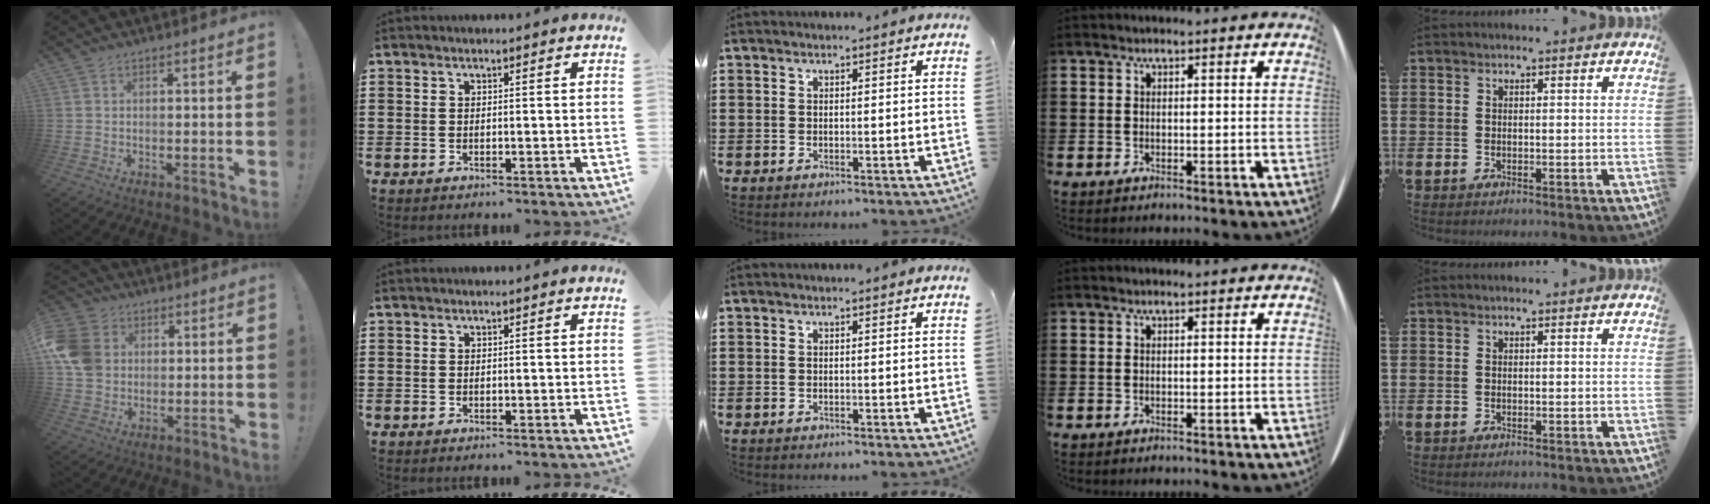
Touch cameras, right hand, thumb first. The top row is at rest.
{"thumb": {"total": 11.8, "force": [1.8, 10.2, 5.7], "torque": [-0.110, -0.001, 0.039]}}